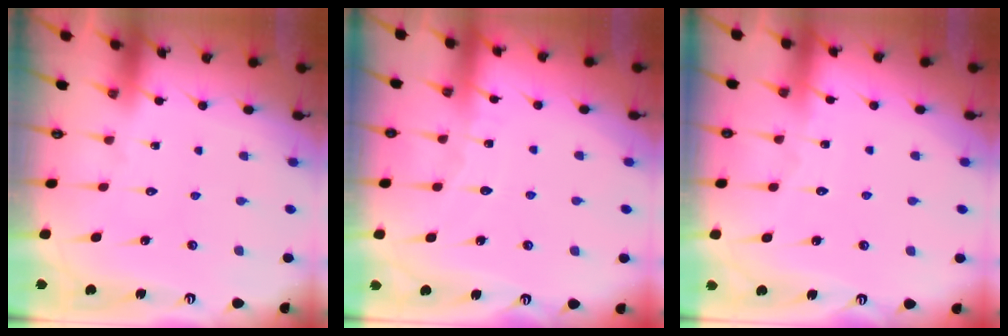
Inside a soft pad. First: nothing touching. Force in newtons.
{"total": 4.0, "press": 4.0, "slide": 0.4}
{"total": 2.1, "press": 2.1, "slide": 0.3}